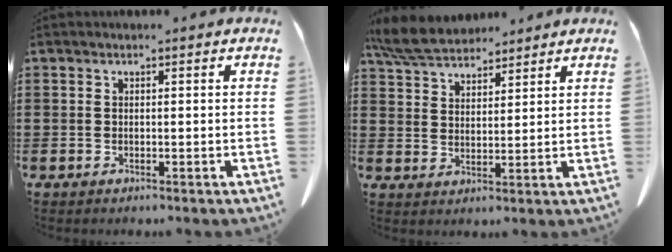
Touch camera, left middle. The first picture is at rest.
{"total": 6.6, "force": [5.9, 1.9, 2.2], "torque": [-0.066, -0.014, 0.110]}